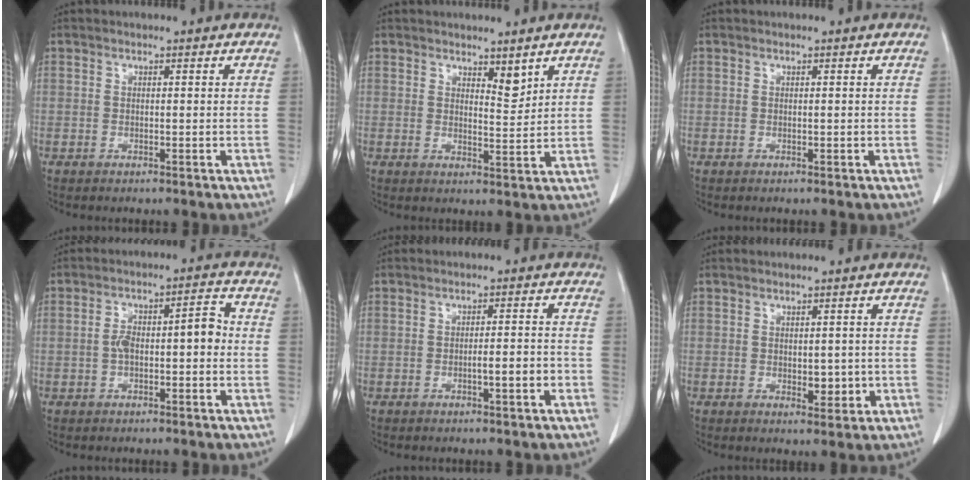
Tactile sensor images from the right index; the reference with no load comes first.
{"total": 3.3, "force": [2.5, 0.9, 1.9], "torque": [-0.027, -0.013, 0.044]}
{"total": 0.0}
{"total": 7.2, "force": [-0.3, 2.5, 6.8], "torque": [-0.109, 0.029, -0.007]}
{"total": 3.3, "force": [-1.1, 0.2, 3.2], "torque": [-0.046, 0.000, -0.017]}
{"total": 3.1, "force": [-0.2, 1.6, 2.6], "torque": [-0.029, -0.004, 0.003]}